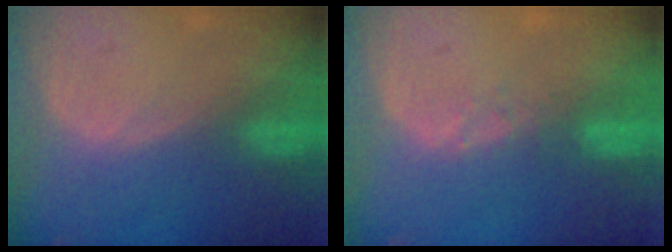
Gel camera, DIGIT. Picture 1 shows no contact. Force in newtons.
{"total": 1.4, "press": 1.4, "slide": 0.2}